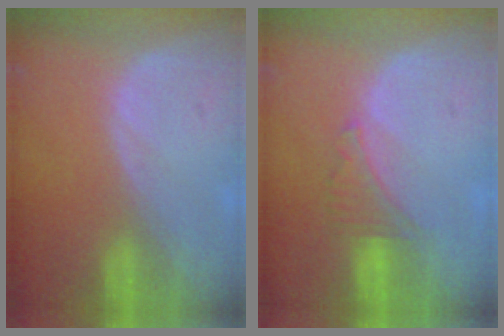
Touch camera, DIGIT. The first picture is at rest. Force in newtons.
{"total": 2.9, "press": 2.9, "slide": 0.6}